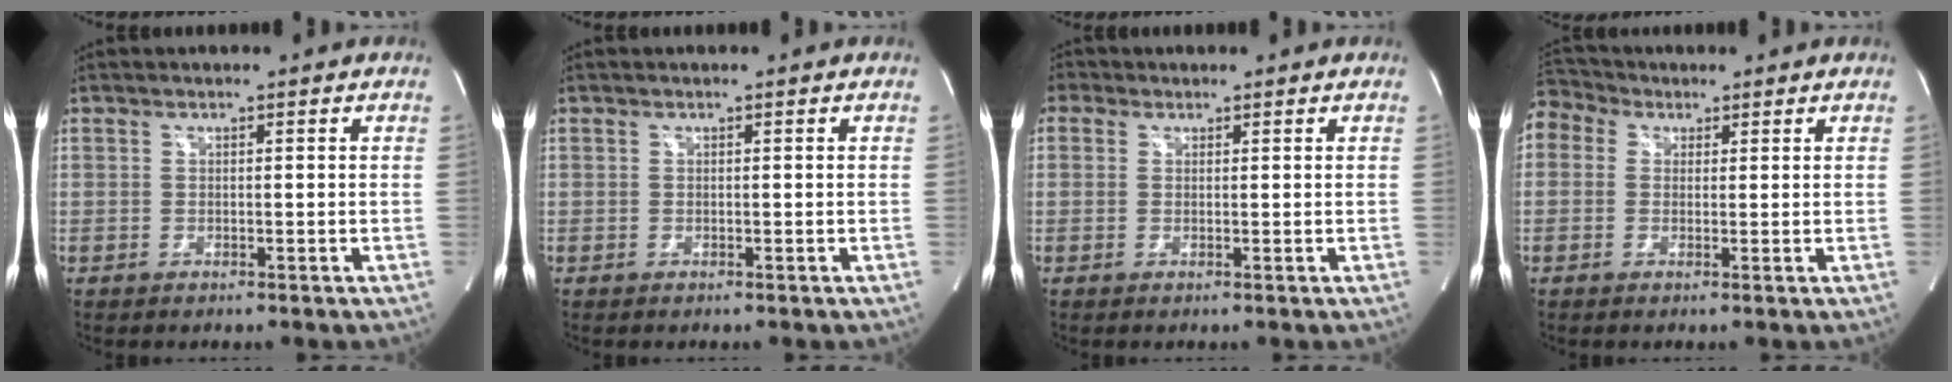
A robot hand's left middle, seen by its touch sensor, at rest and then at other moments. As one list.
[{"total": 0.0}, {"total": 2.4, "force": [1.0, 2.0, 0.8], "torque": [-0.018, 0.017, 0.015]}, {"total": 8.4, "force": [3.9, 6.8, 3.1], "torque": [-0.085, 0.055, 0.076]}]